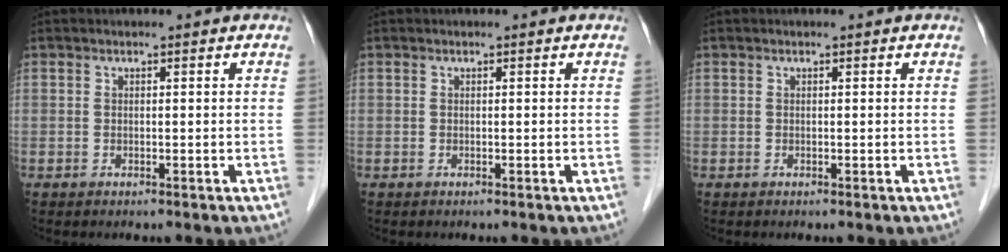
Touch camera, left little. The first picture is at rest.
{"total": 0.0}
{"total": 0.0}